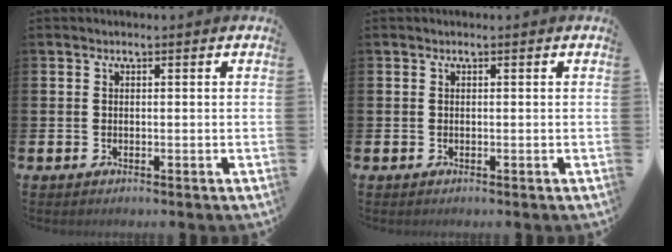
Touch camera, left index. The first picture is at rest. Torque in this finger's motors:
{"motor_torque": [0.00, 0.00, 0.00, 0.00]}